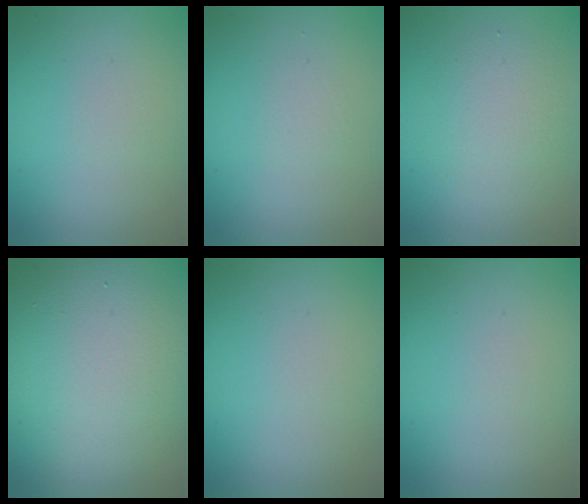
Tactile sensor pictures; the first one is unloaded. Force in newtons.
{"total": 0.0}
{"total": 2.7, "press": 2.7, "slide": 0.2}
{"total": 19.8, "press": 19.8, "slide": 1.2}
{"total": 0.0}
{"total": 0.0}